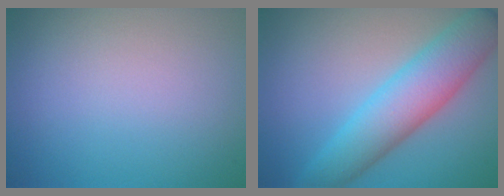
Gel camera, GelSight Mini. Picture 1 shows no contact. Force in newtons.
{"total": 6.4, "press": 6.4, "slide": 0.2}